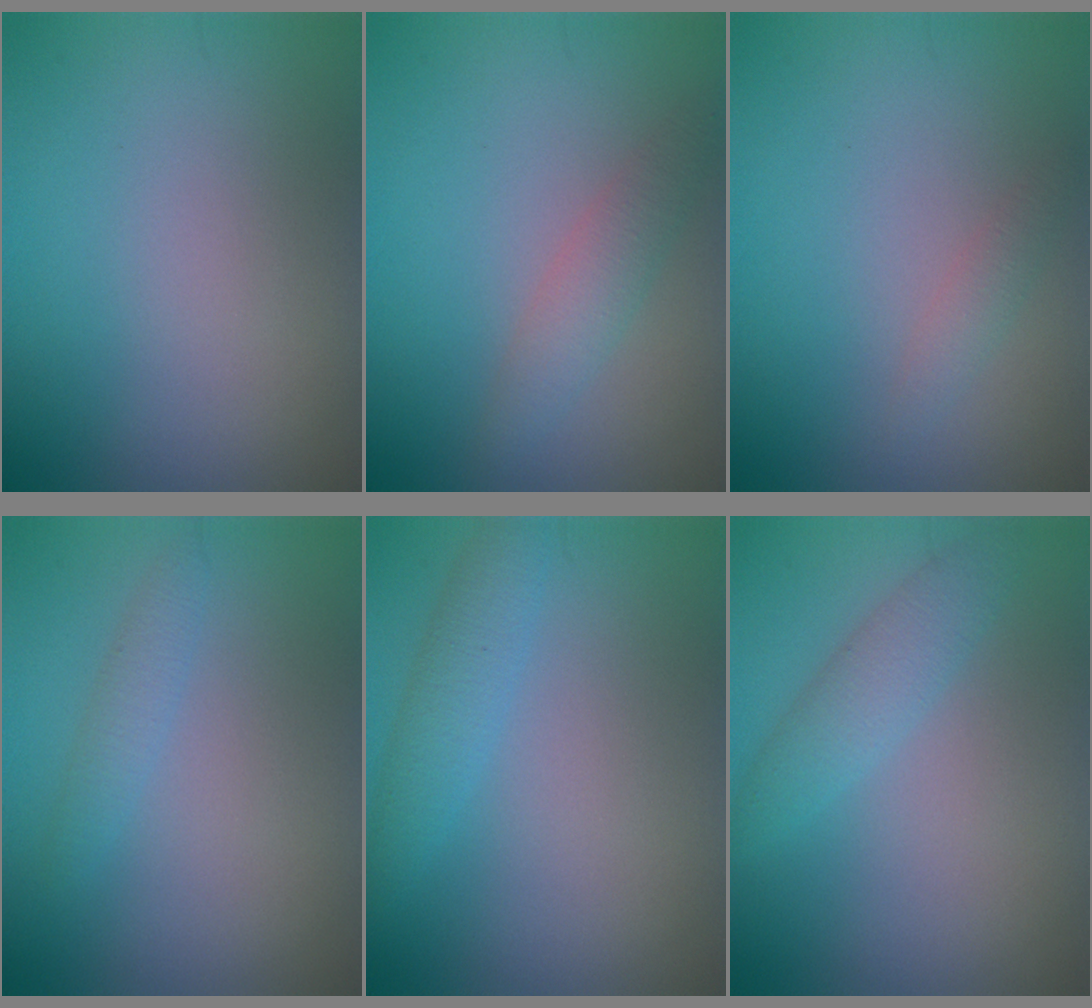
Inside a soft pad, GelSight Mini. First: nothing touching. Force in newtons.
{"total": 2.2, "press": 2.2, "slide": 0.1}
{"total": 1.1, "press": 1.1, "slide": 0.0}
{"total": 1.3, "press": 1.3, "slide": 0.1}
{"total": 2.2, "press": 2.2, "slide": 0.2}
{"total": 2.5, "press": 2.5, "slide": 0.2}